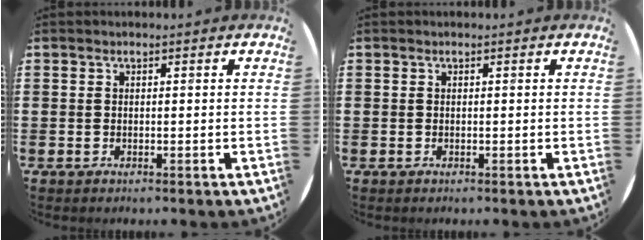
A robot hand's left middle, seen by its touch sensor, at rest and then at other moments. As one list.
[{"total": 0.0}]